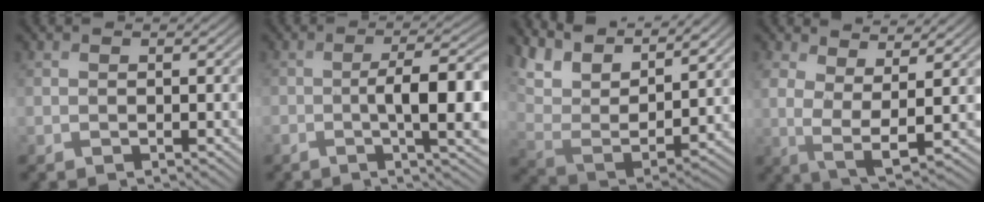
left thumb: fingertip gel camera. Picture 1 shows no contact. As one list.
[{"total": 9.3, "force": [-1.5, 2.5, 8.9], "torque": [-0.135, -0.001, -0.022]}, {"total": 13.1, "force": [9.9, 4.6, 7.1], "torque": [-0.189, 0.000, 0.164]}, {"total": 5.9, "force": [2.4, 1.8, 5.1], "torque": [-0.116, -0.003, 0.045]}]